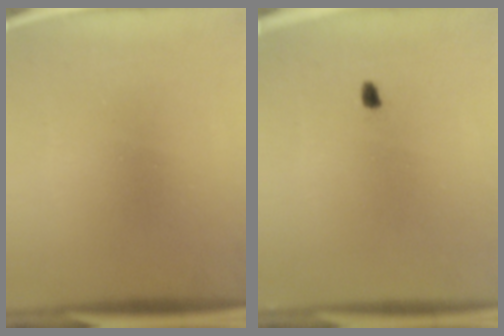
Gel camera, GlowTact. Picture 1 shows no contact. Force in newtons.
{"total": 0.9}